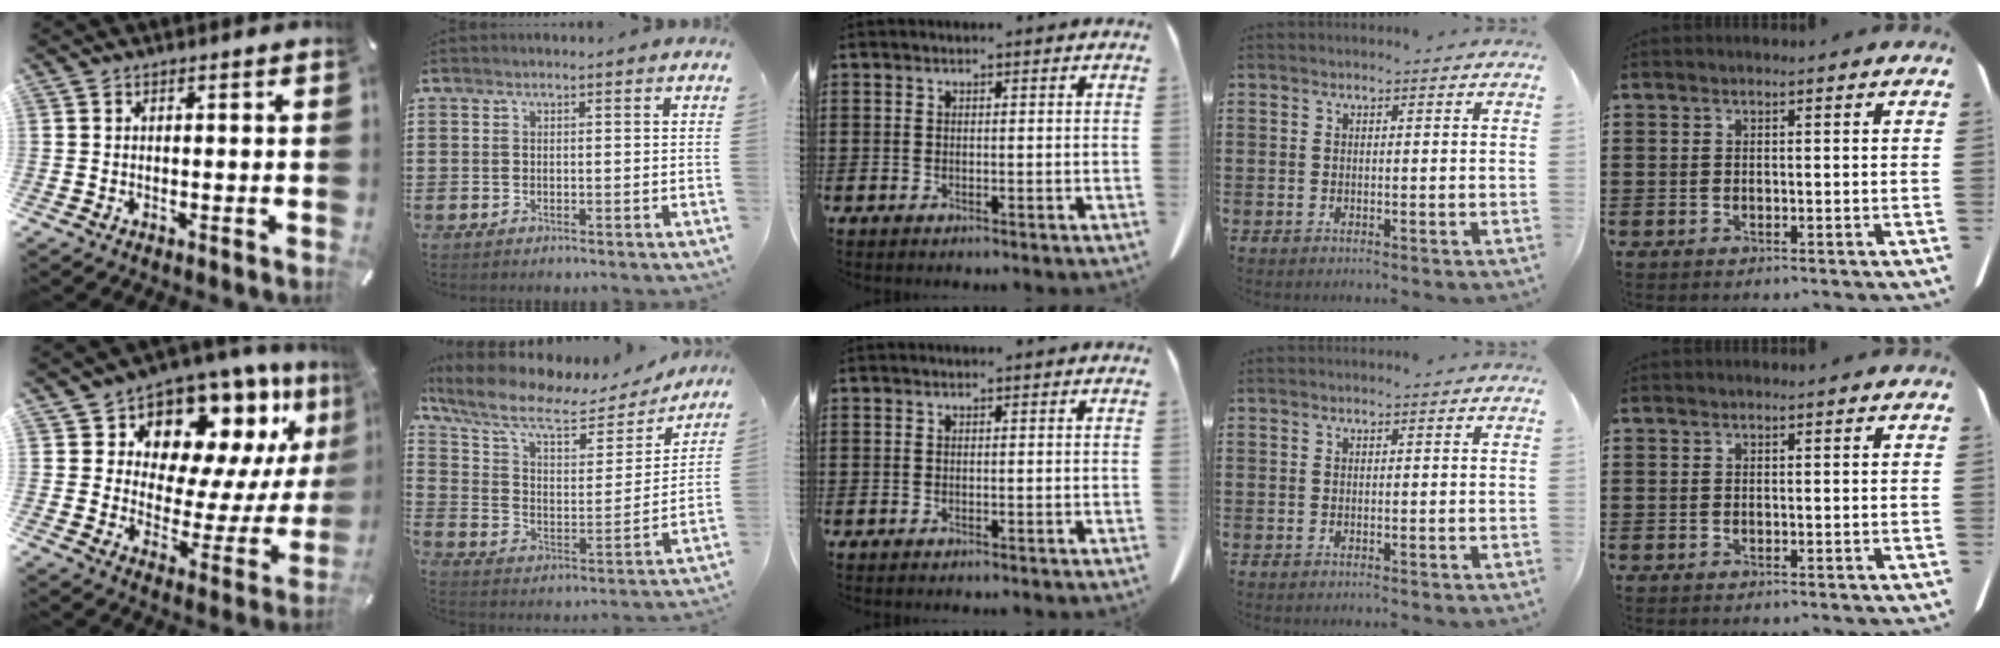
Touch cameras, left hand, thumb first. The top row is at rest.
{"thumb": {"total": 12.7, "force": [10.0, 6.9, 3.5], "torque": [-0.051, -0.111, 0.170]}, "index": {"total": 9.9, "force": [7.3, 3.6, 5.7], "torque": [-0.141, -0.032, 0.125]}}